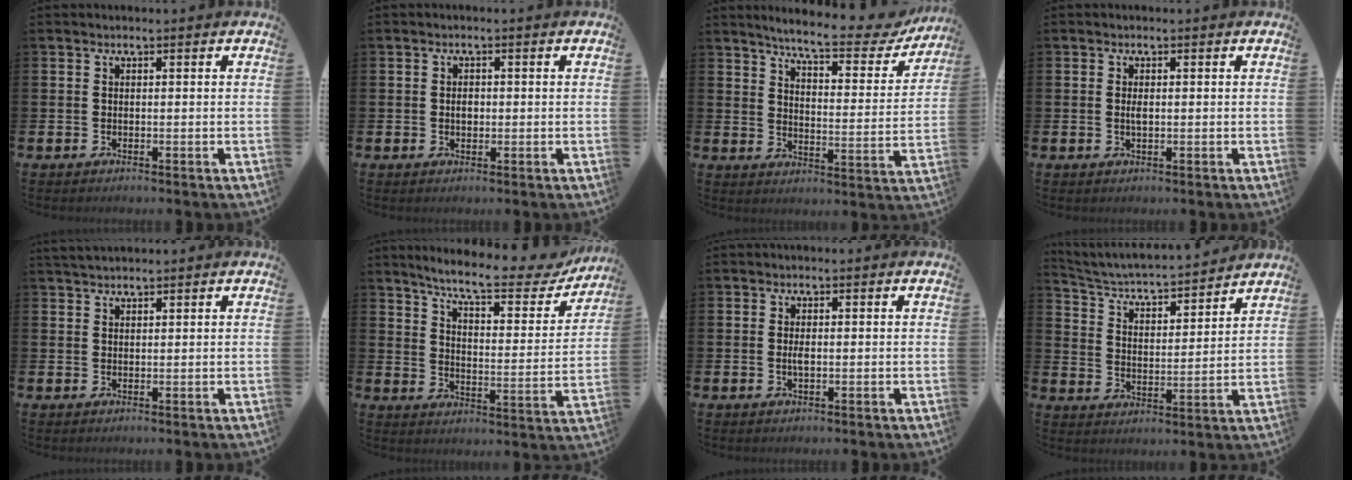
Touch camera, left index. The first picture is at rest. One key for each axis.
{"total": 1.6, "fx": 0.0, "fy": 1.1, "fz": 1.1, "tx": -0.010, "ty": 0.002, "tz": -0.005}
{"total": 7.3, "fx": 6.6, "fy": 1.0, "fz": 3.0, "tx": -0.071, "ty": -0.048, "tz": 0.105}
{"total": 1.2, "fx": 0.1, "fy": 0.4, "fz": 1.1, "tx": -0.018, "ty": 0.001, "tz": 0.000}
{"total": 2.0, "fx": 1.9, "fy": 0.4, "fz": 0.5, "tx": -0.009, "ty": 0.000, "tz": 0.034}
{"total": 9.2, "fx": 8.1, "fy": 1.5, "fz": 4.0, "tx": -0.097, "ty": -0.055, "tz": 0.134}
{"total": 1.4, "fx": 0.0, "fy": 0.5, "fz": 1.3, "tx": -0.022, "ty": 0.001, "tz": -0.003}
{"total": 4.7, "fx": 4.5, "fy": 0.8, "fz": 1.3, "tx": -0.051, "ty": -0.044, "tz": 0.069}